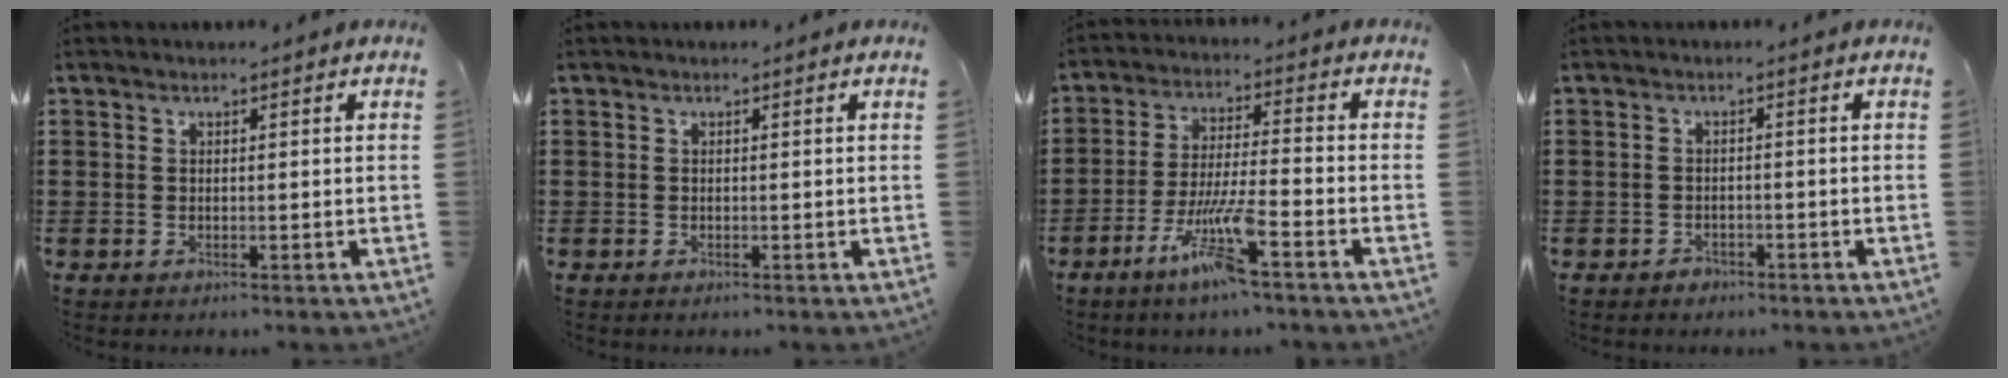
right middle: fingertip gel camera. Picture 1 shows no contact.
{"total": 0.0}
{"total": 9.0, "force": [-5.3, 0.9, 7.2], "torque": [-0.148, -0.007, -0.101]}
{"total": 1.2, "force": [-1.1, 0.5, 0.1], "torque": [-0.006, 0.001, -0.024]}